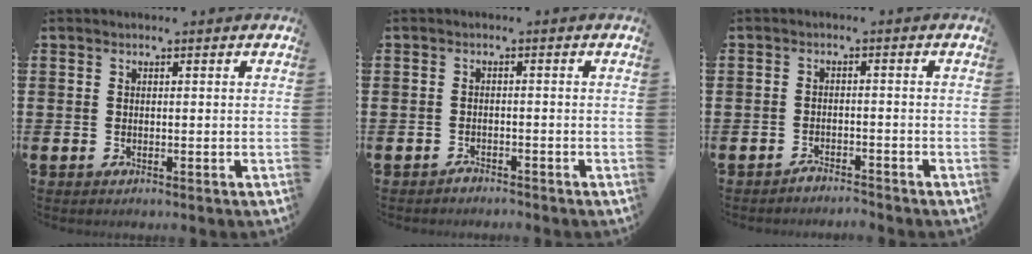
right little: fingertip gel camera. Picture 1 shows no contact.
{"total": 1.2, "force": [-1.2, 0.1, -0.1], "torque": [-0.002, 0.002, -0.025]}
{"total": 1.9, "force": [-1.8, 0.0, 0.1], "torque": [-0.006, 0.003, -0.038]}